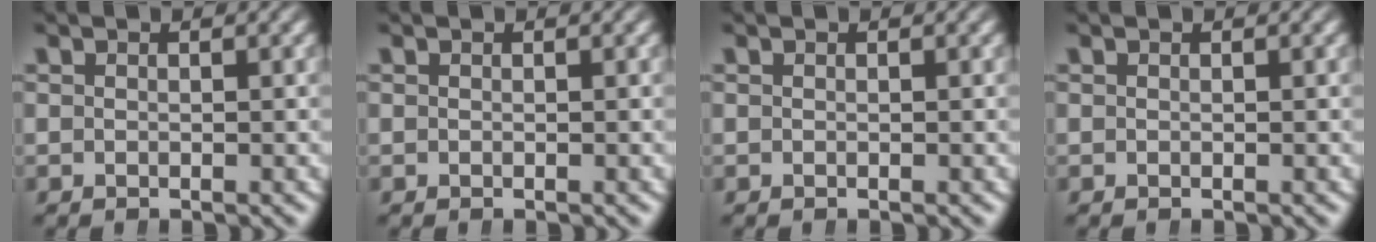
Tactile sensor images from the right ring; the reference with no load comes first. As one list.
[{"total": 0.0}, {"total": 0.0}, {"total": 0.0}]